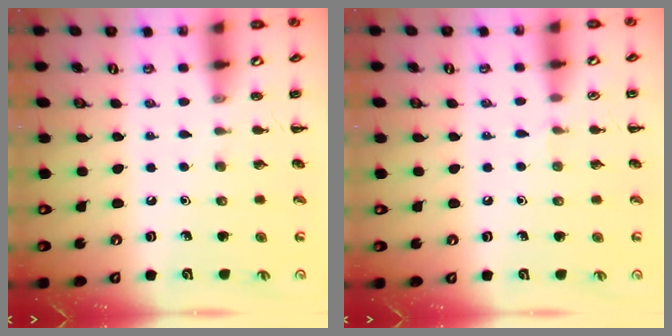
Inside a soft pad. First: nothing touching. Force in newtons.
{"total": 2.9, "press": 2.7, "slide": 1.1}